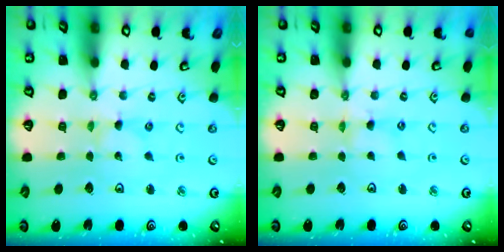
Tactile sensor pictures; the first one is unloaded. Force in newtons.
{"total": 1.0, "press": 0.9, "slide": 0.2}